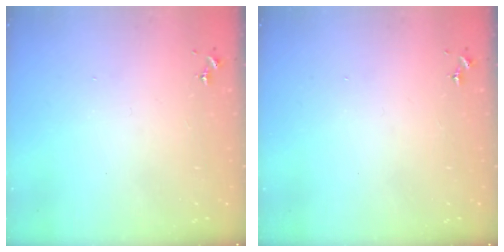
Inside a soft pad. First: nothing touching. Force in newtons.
{"total": 0.0}